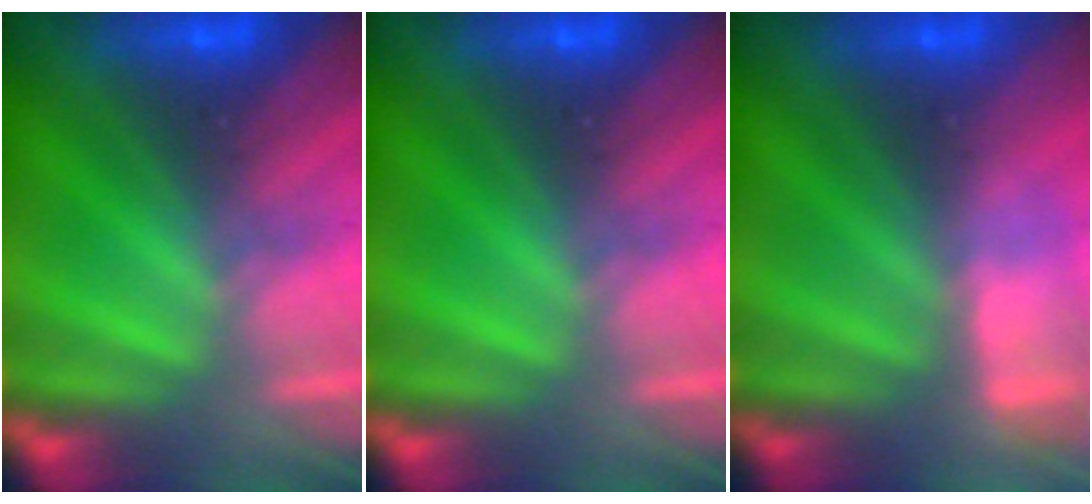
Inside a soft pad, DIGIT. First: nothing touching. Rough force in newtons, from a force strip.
{"total": 0.0}
{"total": 2.9}